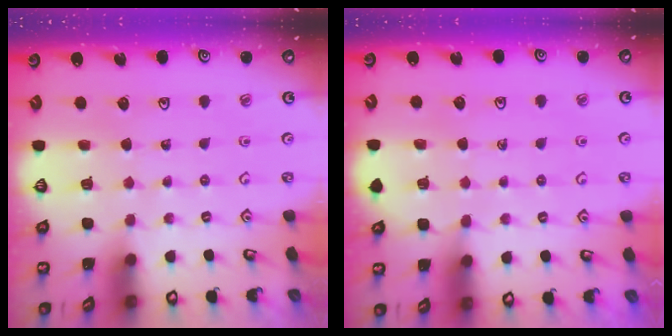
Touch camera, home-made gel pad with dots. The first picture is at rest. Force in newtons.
{"total": 5.7, "press": 5.6, "slide": 0.8}